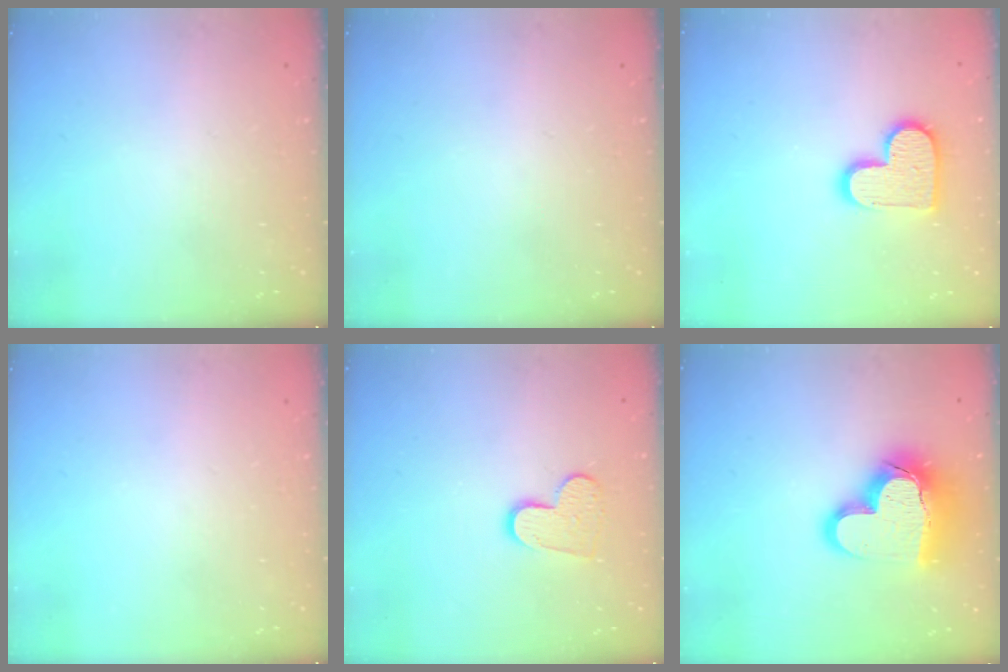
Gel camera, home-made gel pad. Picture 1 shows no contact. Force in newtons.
{"total": 0.0}
{"total": 12.8, "press": 12.7, "slide": 0.6}
{"total": 0.0}
{"total": 9.9, "press": 9.8, "slide": 0.7}
{"total": 19.2, "press": 19.0, "slide": 2.4}